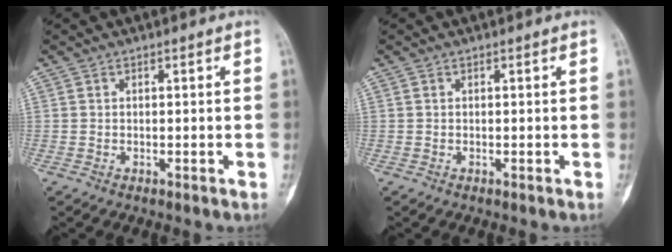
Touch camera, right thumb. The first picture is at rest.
{"total": 0.0}